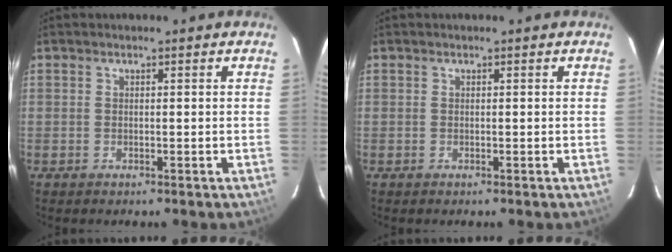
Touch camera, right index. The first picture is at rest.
{"total": 0.0}